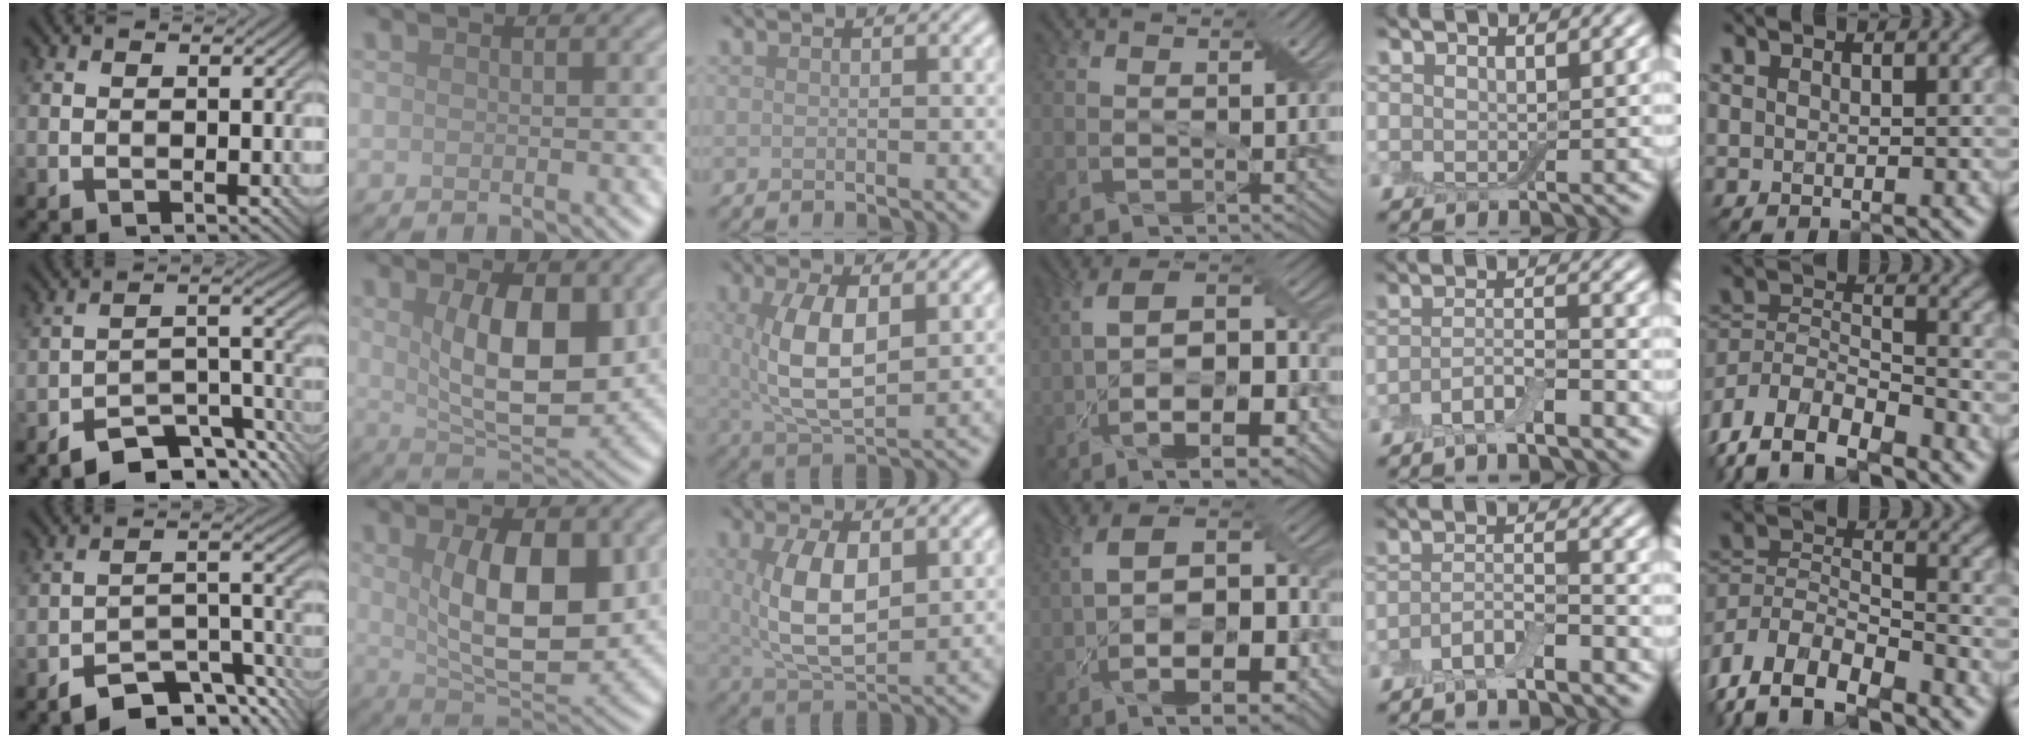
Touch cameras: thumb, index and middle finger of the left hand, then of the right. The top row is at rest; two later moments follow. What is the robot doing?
{"motion": "wrap", "object": "bandage"}